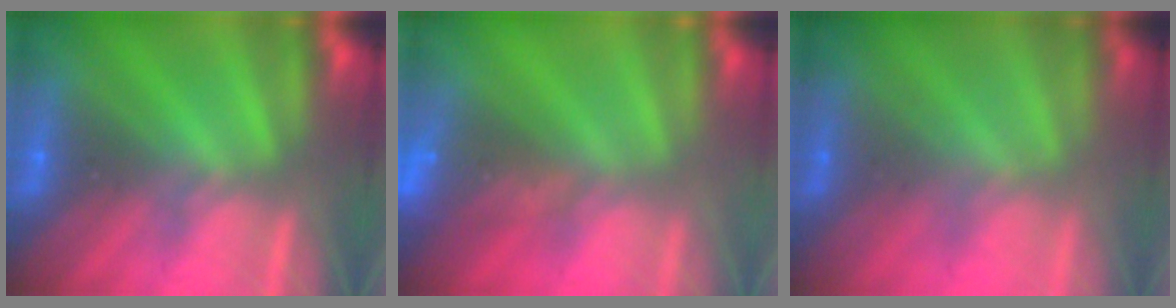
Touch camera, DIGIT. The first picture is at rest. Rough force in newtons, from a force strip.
{"total": 9.4}
{"total": 1.1}